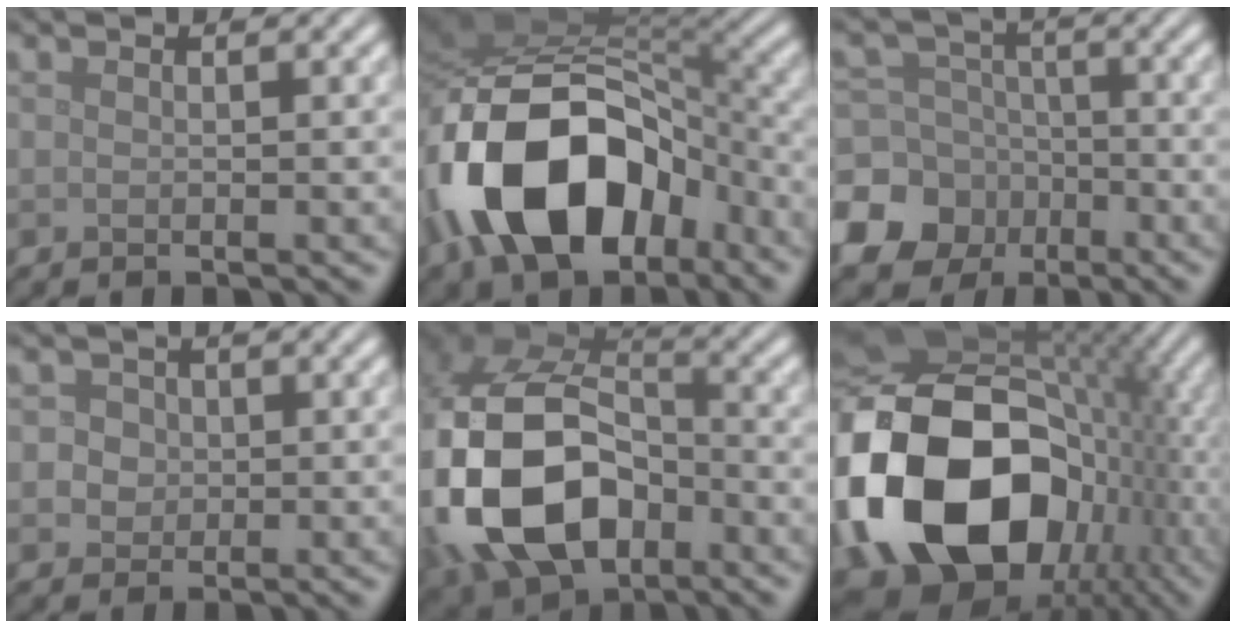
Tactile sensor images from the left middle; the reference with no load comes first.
{"total": 16.5, "force": [-5.6, 10.6, 11.4], "torque": [-0.215, -0.014, -0.100]}
{"total": 11.8, "force": [-5.8, 9.9, 2.9], "torque": [-0.080, -0.042, -0.122]}
{"total": 4.0, "force": [1.0, 3.5, 1.6], "torque": [-0.011, 0.020, 0.005]}
{"total": 14.9, "force": [-4.4, 10.2, 9.9], "torque": [-0.241, -0.026, -0.083]}
{"total": 21.7, "force": [-3.7, 15.9, 14.3], "torque": [-0.323, -0.033, -0.051]}